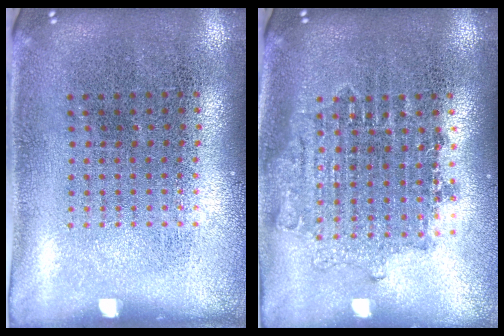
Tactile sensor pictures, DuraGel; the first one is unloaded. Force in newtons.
{"total": 1.6, "press": 1.3, "slide": 0.9}